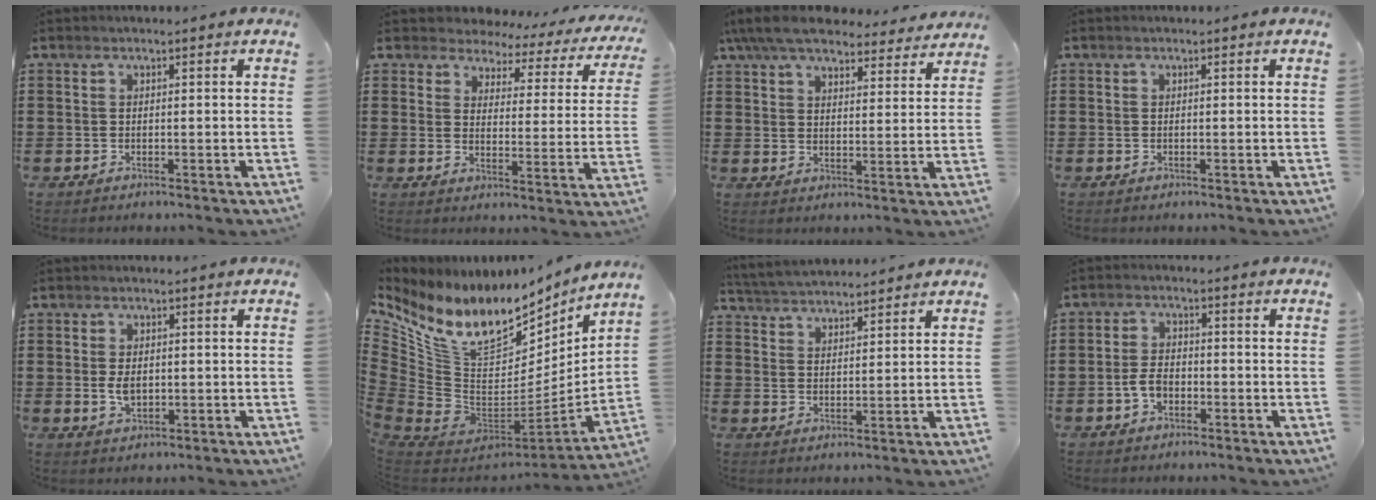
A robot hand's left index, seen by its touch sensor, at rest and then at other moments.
{"total": 3.5, "force": [3.0, 1.7, 0.6], "torque": [-0.027, -0.024, 0.045]}
{"total": 7.9, "force": [7.1, 1.6, 3.1], "torque": [-0.088, -0.025, 0.129]}
{"total": 0.0}
{"total": 3.2, "force": [0.1, 1.8, 2.6], "torque": [-0.044, 0.001, 0.000]}
{"total": 13.8, "force": [8.3, 7.6, 8.1], "torque": [-0.190, -0.062, 0.146]}
{"total": 3.8, "force": [3.8, 0.2, 0.3], "torque": [-0.020, -0.014, 0.069]}
{"total": 3.3, "force": [-1.2, 2.0, 2.4], "torque": [-0.060, -0.001, -0.026]}